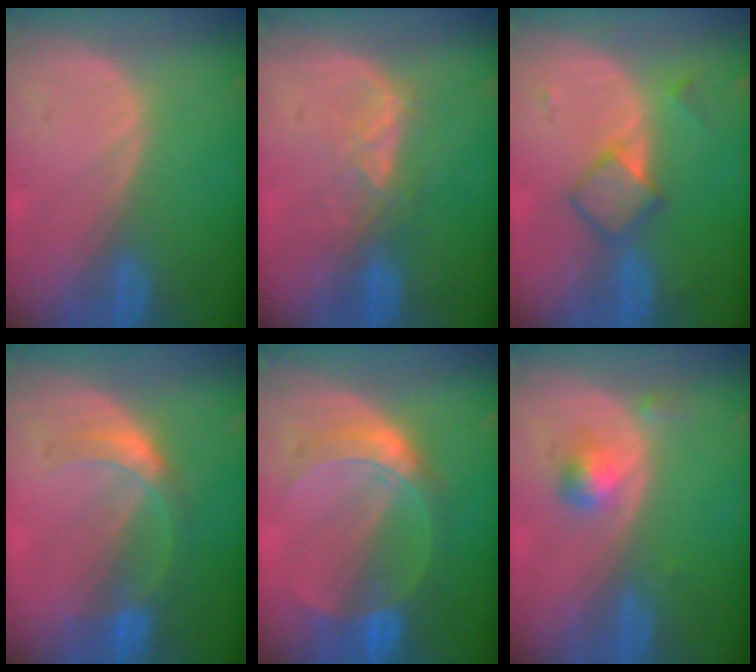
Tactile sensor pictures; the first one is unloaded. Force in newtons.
{"total": 3.4, "press": 3.3, "slide": 0.6}
{"total": 4.7, "press": 4.6, "slide": 0.6}
{"total": 5.2, "press": 4.8, "slide": 1.9}
{"total": 6.7, "press": 6.7, "slide": 0.4}
{"total": 2.8, "press": 2.7, "slide": 0.2}